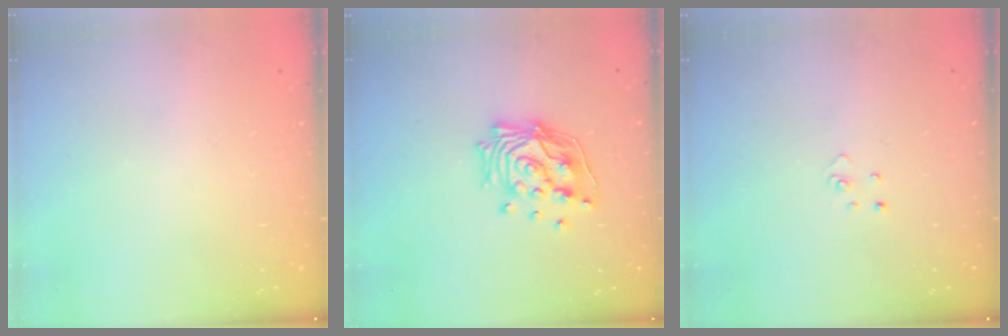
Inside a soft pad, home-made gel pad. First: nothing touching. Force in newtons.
{"total": 15.4, "press": 15.2, "slide": 1.8}
{"total": 2.7, "press": 2.7, "slide": 0.3}